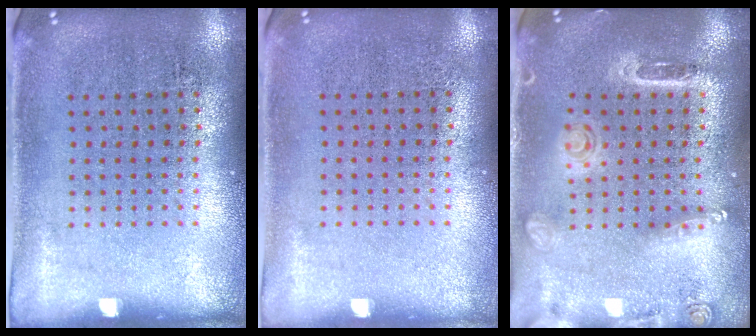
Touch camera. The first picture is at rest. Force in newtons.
{"total": 0.0}
{"total": 1.6, "press": 1.5, "slide": 0.5}